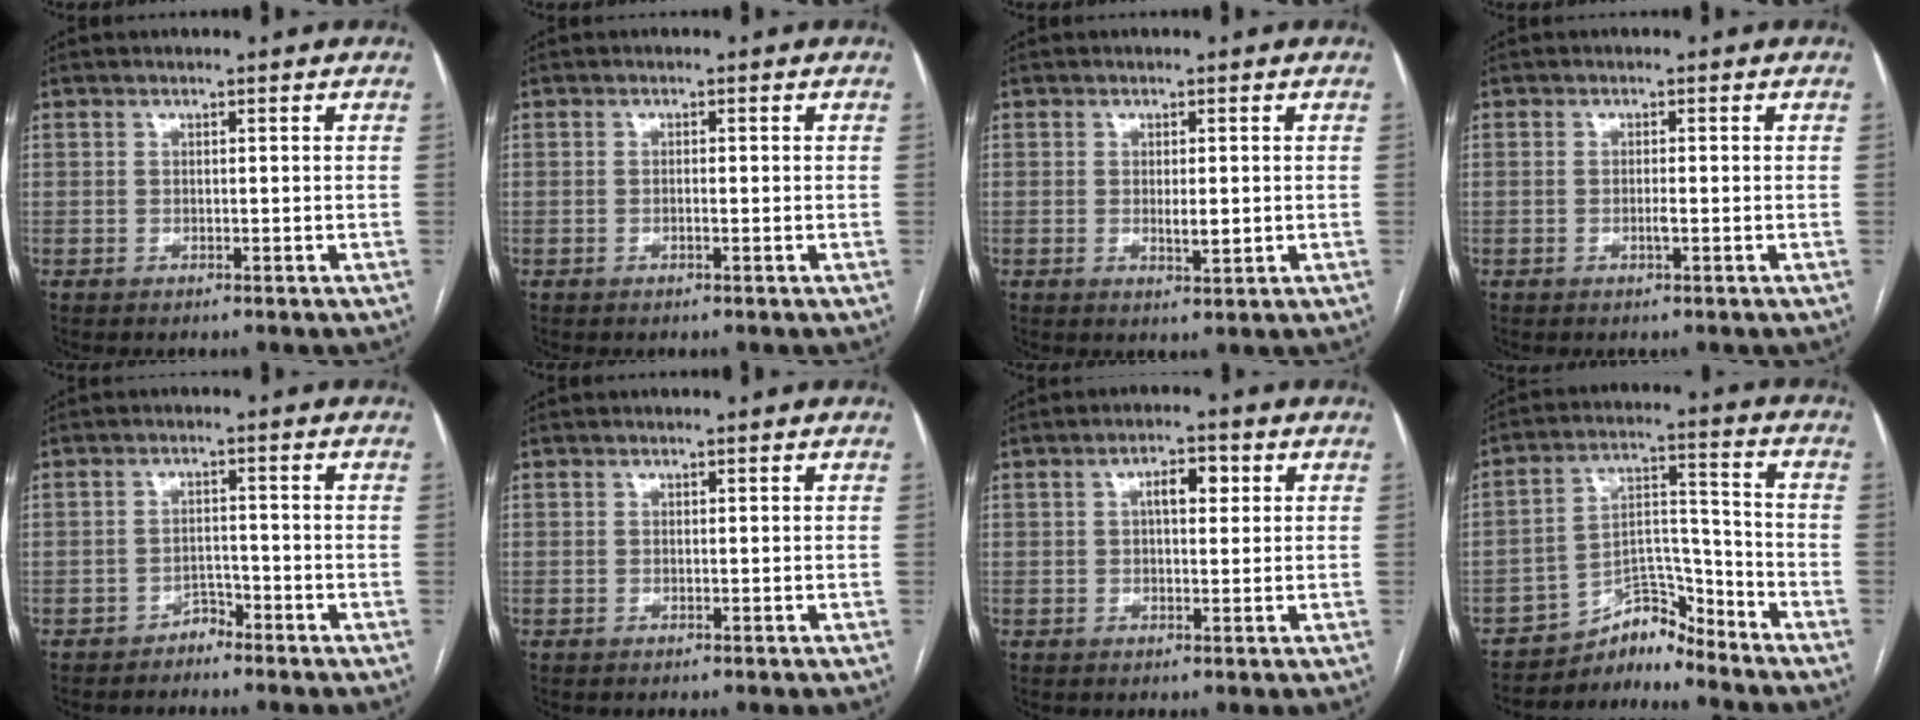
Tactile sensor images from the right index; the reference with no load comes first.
{"total": 0.8, "force": [-0.2, 0.2, 0.7], "torque": [-0.014, 0.000, -0.003]}
{"total": 2.6, "force": [0.0, 0.8, 2.4], "torque": [-0.040, -0.005, 0.002]}
{"total": 1.2, "force": [-0.3, 0.2, 1.1], "torque": [-0.023, -0.001, -0.006]}
{"total": 2.1, "force": [-1.9, 0.9, 0.2], "torque": [0.002, 0.004, -0.031]}
{"total": 0.0}
{"total": 4.2, "force": [1.2, 1.8, 3.6], "torque": [-0.061, 0.013, 0.017]}
{"total": 7.1, "force": [-6.9, 1.4, -0.1], "torque": [0.013, 0.052, -0.120]}